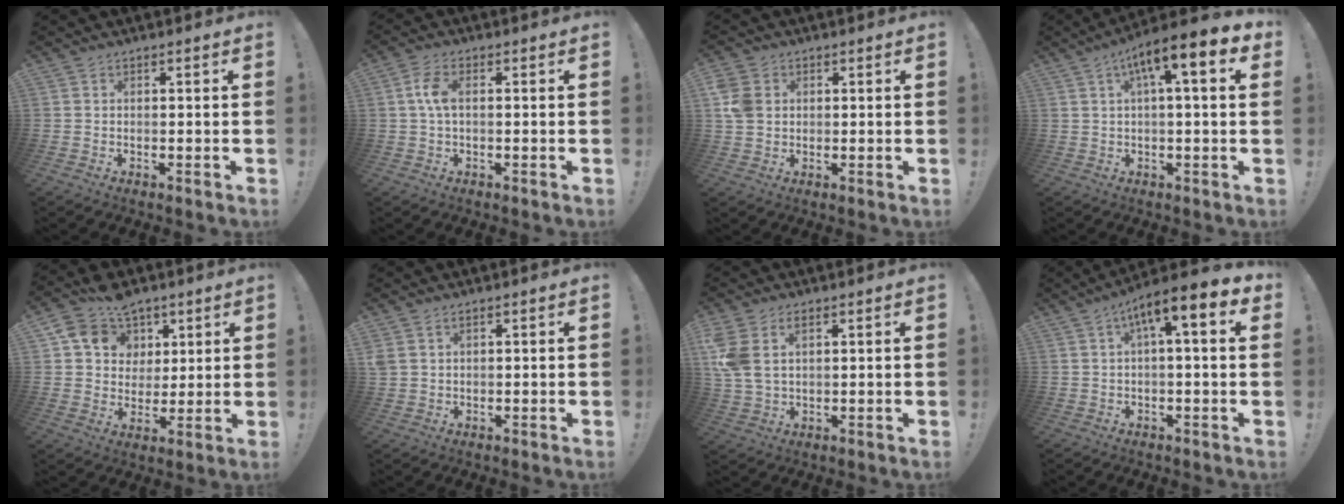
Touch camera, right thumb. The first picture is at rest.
{"total": 5.4, "force": [0.6, 2.8, 4.6], "torque": [-0.089, 0.004, 0.008]}
{"total": 6.8, "force": [1.4, 5.5, 3.7], "torque": [-0.073, 0.008, 0.030]}
{"total": 10.3, "force": [3.7, 1.9, 9.4], "torque": [-0.152, -0.016, 0.057]}
{"total": 13.4, "force": [6.8, 10.6, 4.8], "torque": [-0.071, -0.034, 0.136]}
{"total": 2.4, "force": [1.3, 1.5, 1.4], "torque": [-0.033, 0.002, 0.027]}
{"total": 7.3, "force": [3.4, 4.4, 4.8], "torque": [-0.099, -0.010, 0.066]}
{"total": 9.0, "force": [3.1, 1.7, 8.3], "torque": [-0.138, -0.016, 0.050]}